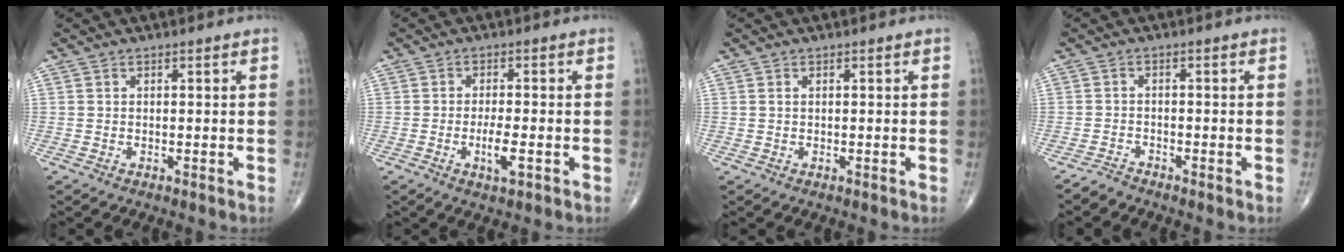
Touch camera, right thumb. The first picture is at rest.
{"total": 4.3, "force": [-1.5, 1.2, 3.8], "torque": [-0.068, -0.003, -0.025]}
{"total": 0.6, "force": [0.2, 0.3, 0.4], "torque": [-0.011, 0.007, 0.006]}
{"total": 1.7, "force": [-1.7, 0.2, -0.2], "torque": [0.008, -0.006, -0.036]}